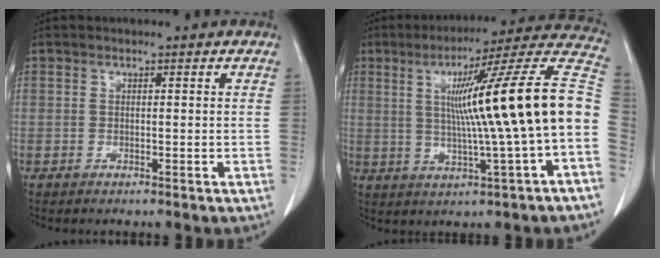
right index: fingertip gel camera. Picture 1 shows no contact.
{"total": 20.8, "force": [0.8, -0.7, 20.8], "torque": [-0.285, 0.033, 0.003]}